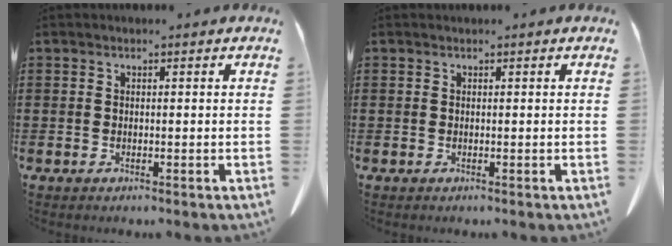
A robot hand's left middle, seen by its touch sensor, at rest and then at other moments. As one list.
[{"total": 0.0}]